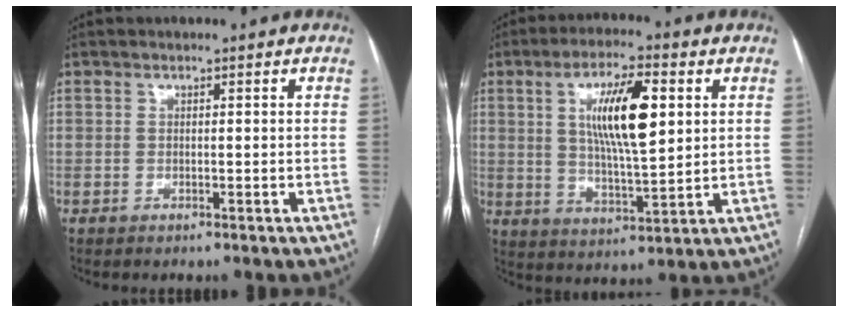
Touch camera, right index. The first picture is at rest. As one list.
[{"total": 12.2, "force": [3.3, 2.6, 11.4], "torque": [-0.209, 0.005, 0.059]}]